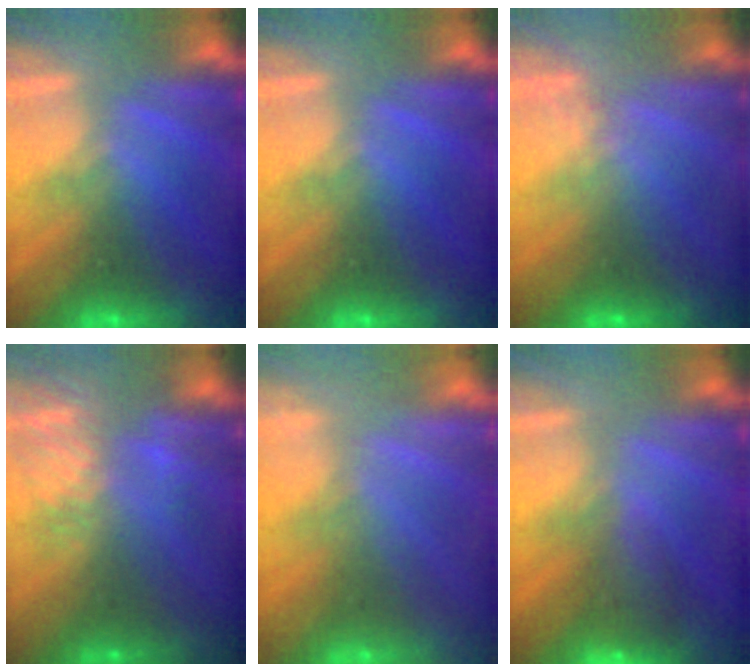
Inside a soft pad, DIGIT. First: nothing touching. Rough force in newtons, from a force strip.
{"total": 0.0}
{"total": 1.3}
{"total": 6.2}
{"total": 2.3}
{"total": 8.7}